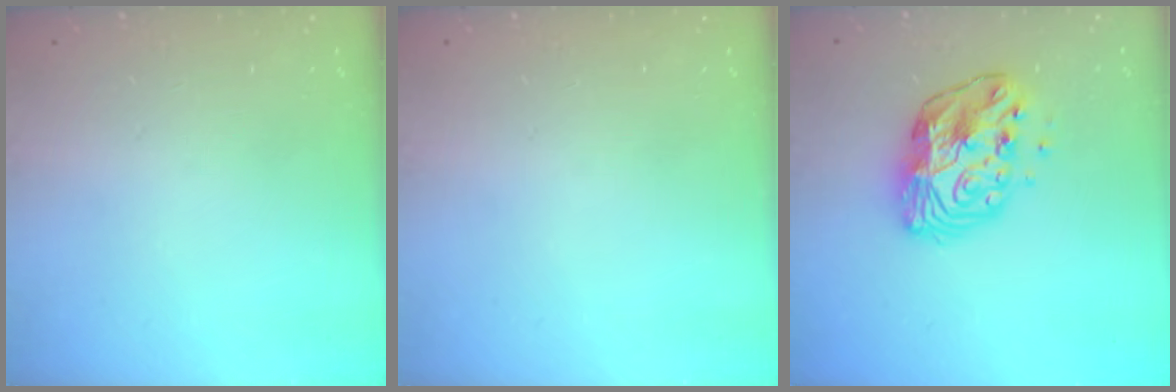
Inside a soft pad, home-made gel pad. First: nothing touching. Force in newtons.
{"total": 0.0}
{"total": 11.9, "press": 11.9, "slide": 0.8}